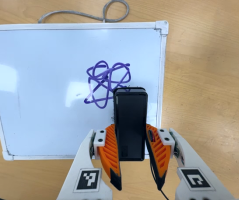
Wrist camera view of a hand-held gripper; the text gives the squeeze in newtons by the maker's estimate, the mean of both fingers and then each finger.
{"total": 6.5, "left": 4.6, "right": 8.4}